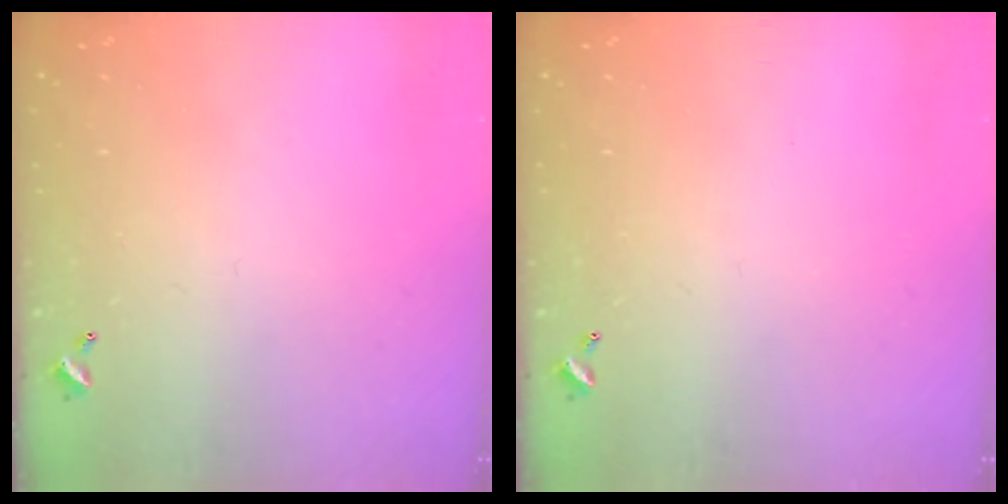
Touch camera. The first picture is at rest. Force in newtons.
{"total": 0.0}